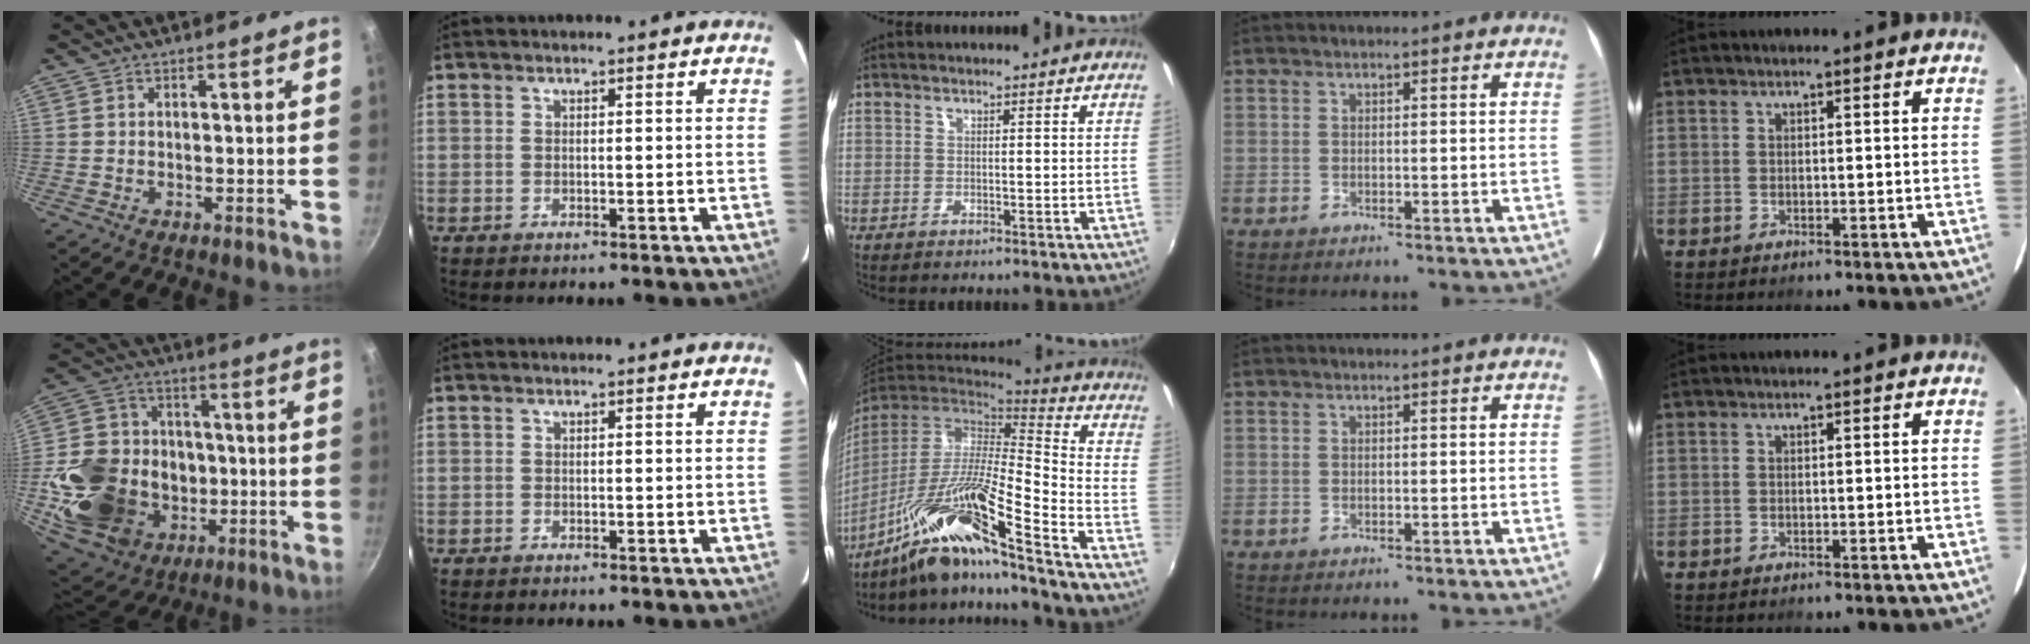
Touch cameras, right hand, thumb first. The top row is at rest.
{"thumb": {"total": 25.3, "force": [-4.0, 20.4, 14.4], "torque": [-0.251, 0.038, -0.047]}, "middle": {"total": 17.9, "force": [-12.7, 0.2, 12.7], "torque": [-0.217, -0.030, -0.245]}}